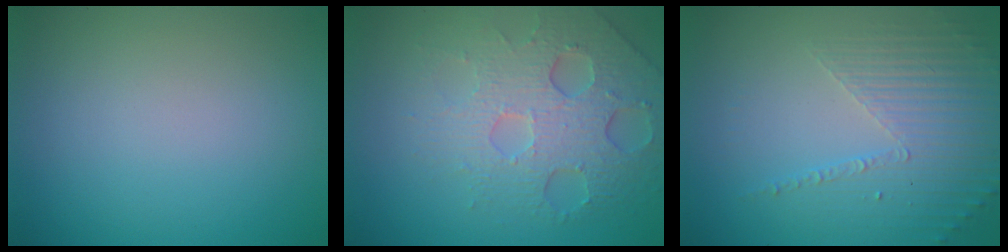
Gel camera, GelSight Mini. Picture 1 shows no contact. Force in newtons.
{"total": 6.3, "press": 4.7, "slide": 4.2}
{"total": 5.3, "press": 3.3, "slide": 4.2}